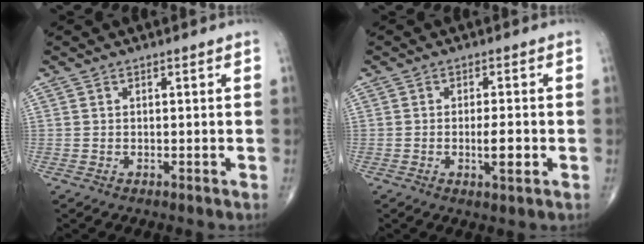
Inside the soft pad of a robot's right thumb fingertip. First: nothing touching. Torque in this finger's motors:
{"motor_torque": [0.43, 1.20, -0.07, -0.06, 0.17]}